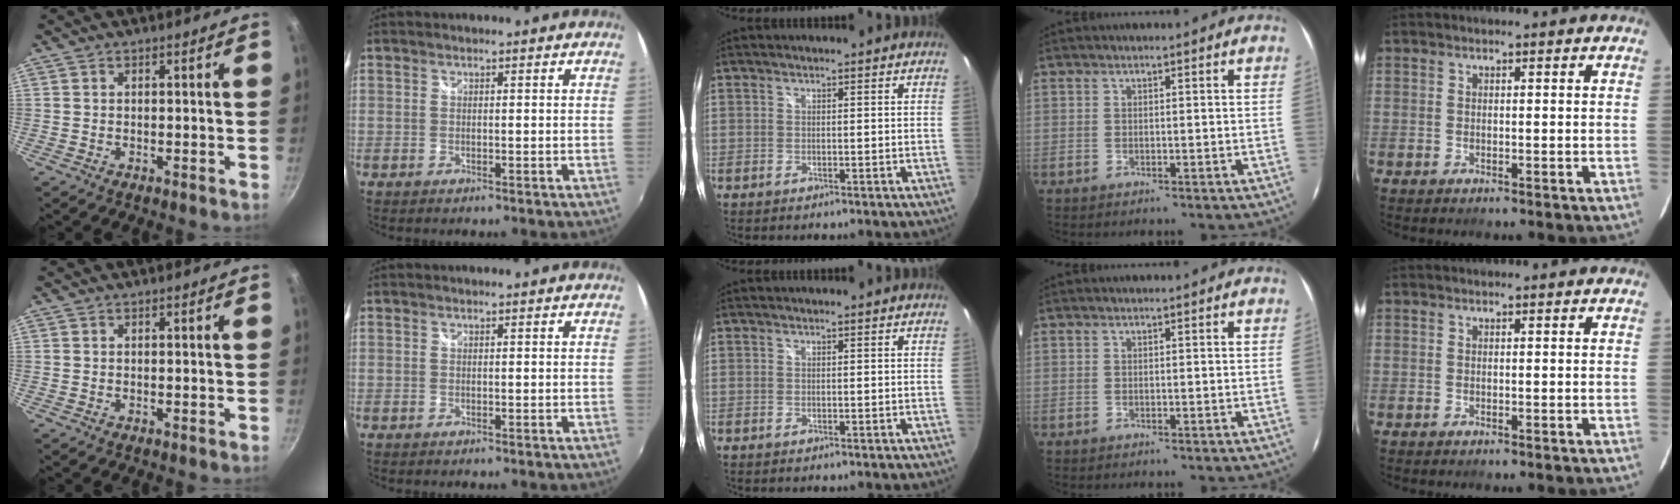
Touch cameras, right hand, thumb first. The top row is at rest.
{}